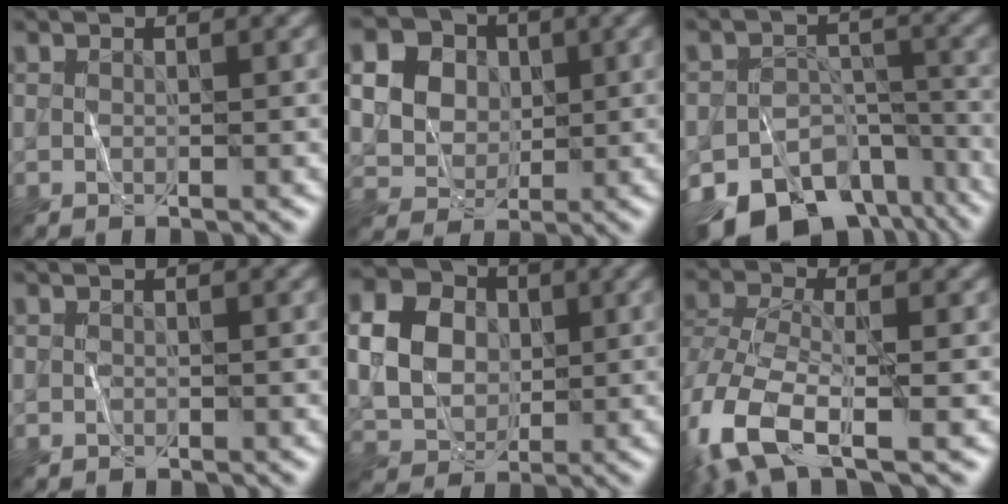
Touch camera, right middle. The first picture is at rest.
{"total": 15.1, "force": [5.1, 12.7, 6.4], "torque": [-0.154, 0.029, 0.079]}
{"total": 14.7, "force": [-10.3, 8.5, 6.2], "torque": [-0.108, -0.033, -0.135]}
{"total": 0.5, "force": [-0.3, 0.4, 0.2], "torque": [-0.003, -0.001, -0.005]}
{"total": 6.6, "force": [0.8, 5.3, 3.8], "torque": [-0.088, 0.008, 0.012]}
{"total": 8.4, "force": [-3.6, 3.9, 6.5], "torque": [-0.153, -0.004, -0.081]}